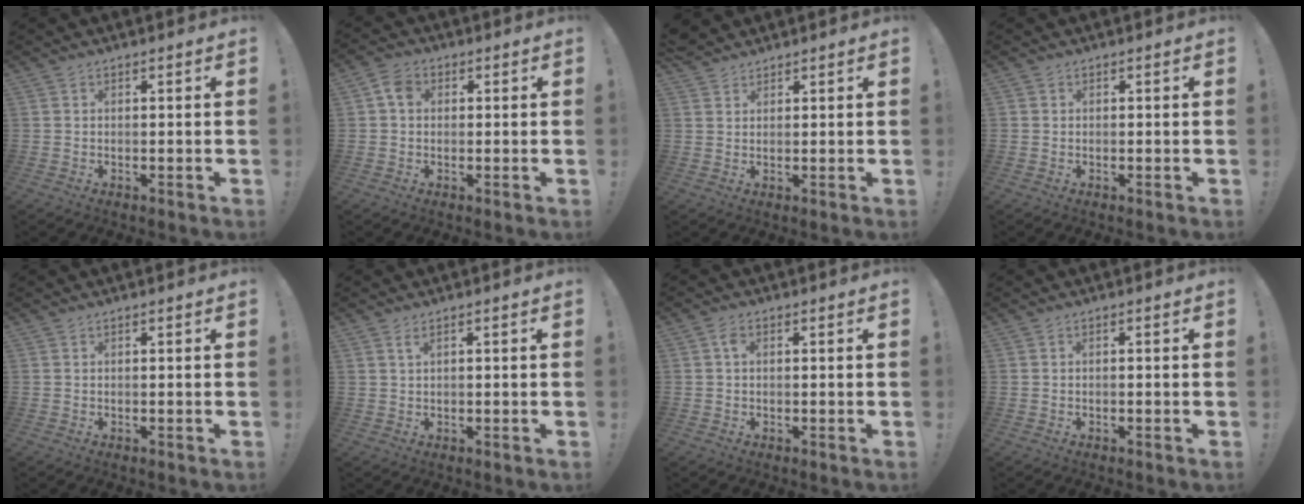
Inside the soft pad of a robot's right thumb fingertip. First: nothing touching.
{"total": 4.6, "force": [0.9, 3.6, 2.7], "torque": [-0.049, 0.011, 0.017]}
{"total": 3.9, "force": [3.3, 1.9, 0.4], "torque": [0.001, -0.018, 0.062]}
{"total": 0.6, "force": [0.3, 0.4, -0.3], "torque": [0.006, 0.002, 0.006]}
{"total": 0.0}
{"total": 1.7, "force": [1.1, 0.5, 1.2], "torque": [-0.019, -0.001, 0.016]}
{"total": 2.1, "force": [0.4, 1.3, 1.6], "torque": [-0.027, 0.003, 0.005]}
{"total": 0.5, "force": [-0.4, -0.2, 0.2], "torque": [-0.004, -0.001, -0.008]}